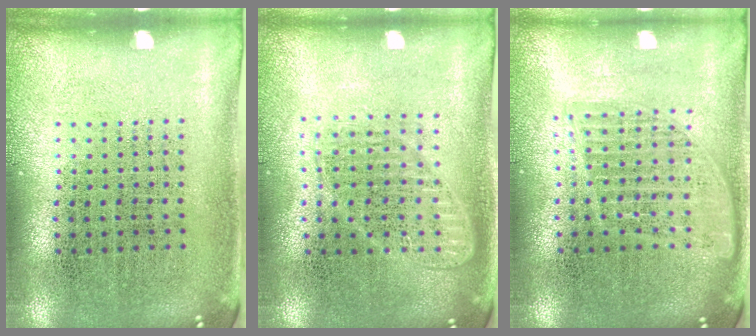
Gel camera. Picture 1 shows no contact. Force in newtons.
{"total": 1.5, "press": 1.3, "slide": 0.7}
{"total": 1.6, "press": 1.5, "slide": 0.7}